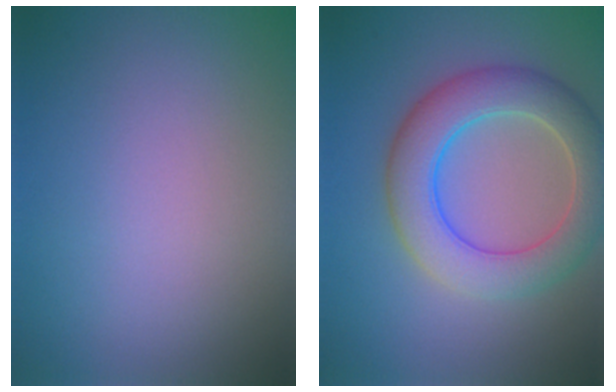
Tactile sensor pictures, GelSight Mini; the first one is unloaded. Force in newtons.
{"total": 7.0, "press": 7.0, "slide": 0.3}